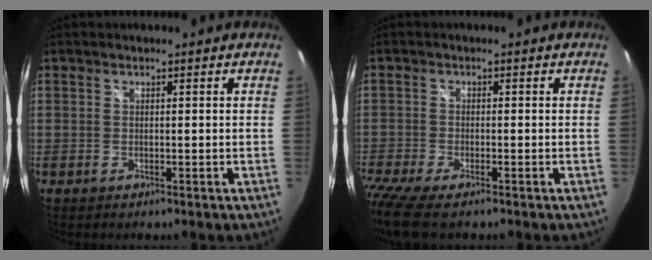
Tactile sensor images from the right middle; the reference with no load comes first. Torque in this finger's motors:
{"motor_torque": [1.24, -0.90, 0.26, 0.14]}